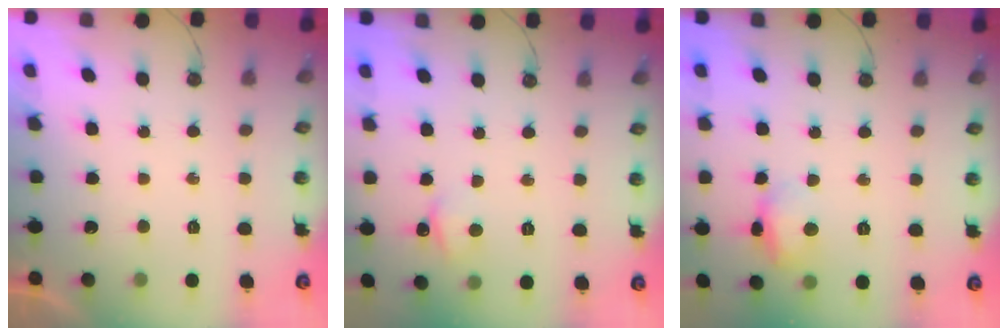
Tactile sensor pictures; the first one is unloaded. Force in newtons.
{"total": 2.9, "press": 2.8, "slide": 0.3}
{"total": 9.7, "press": 9.7, "slide": 0.7}